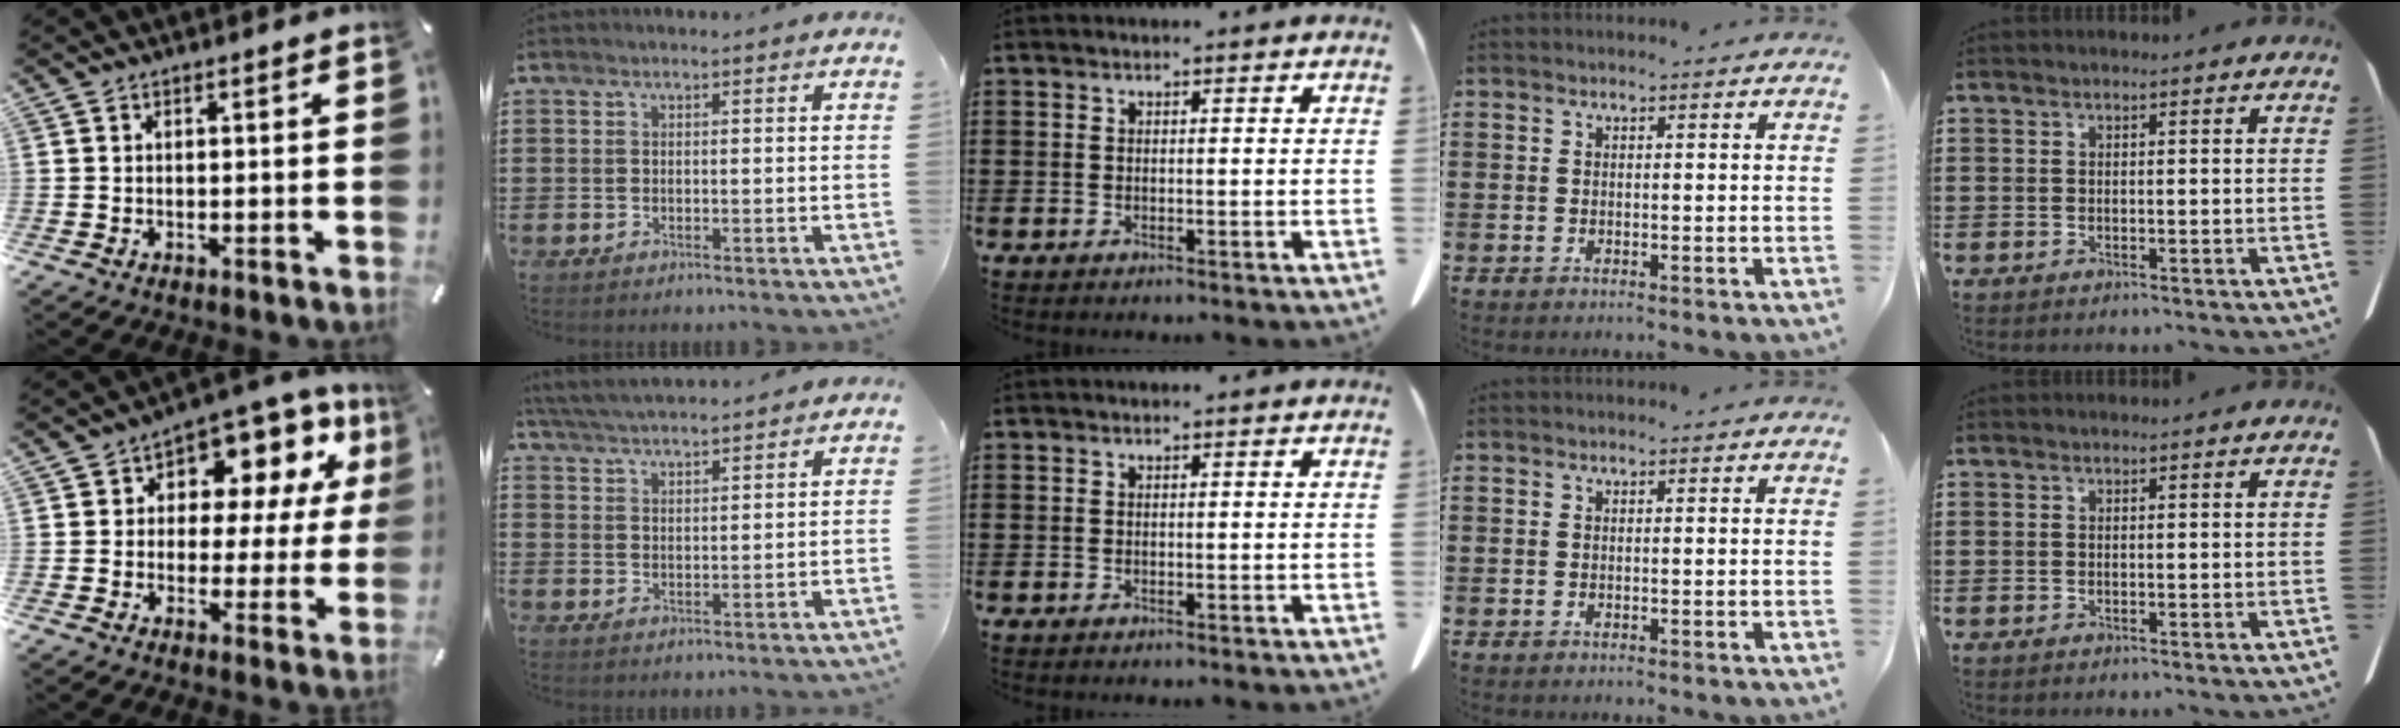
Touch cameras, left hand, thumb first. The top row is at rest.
{"thumb": {"total": 10.2, "force": [5.1, 6.8, 5.6], "torque": [-0.078, -0.047, 0.091]}, "index": {"total": 4.2, "force": [4.1, -0.2, 0.9], "torque": [-0.031, -0.013, 0.073]}}